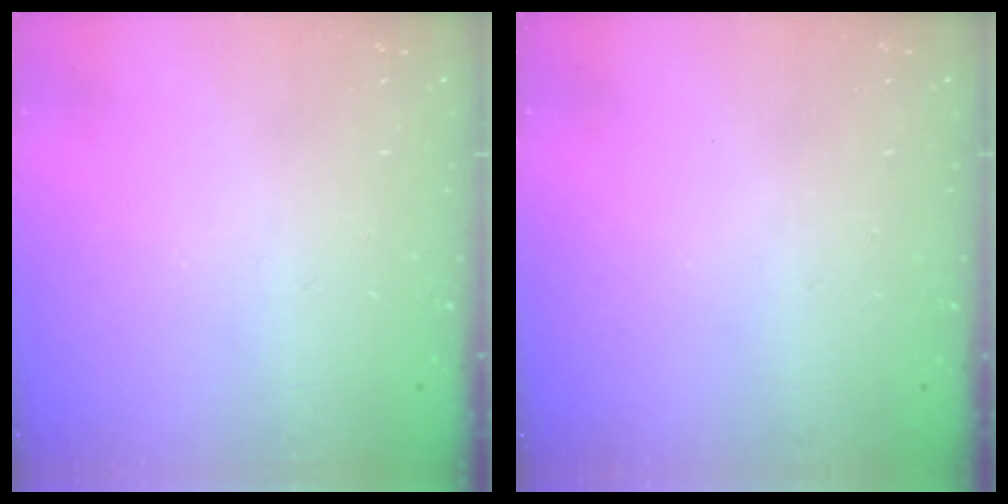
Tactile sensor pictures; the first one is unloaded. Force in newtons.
{"total": 0.0}